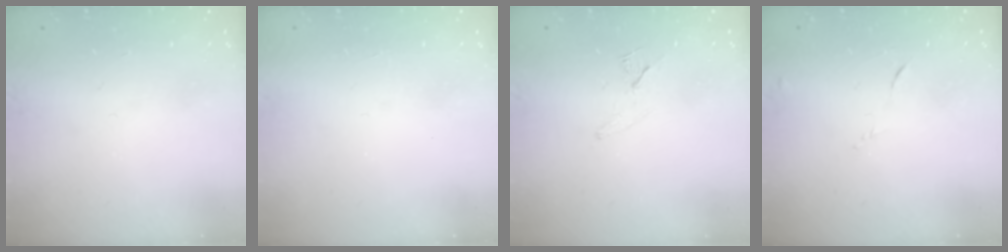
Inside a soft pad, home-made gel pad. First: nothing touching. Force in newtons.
{"total": 1.6, "press": 1.6, "slide": 0.1}
{"total": 6.7, "press": 6.0, "slide": 3.0}
{"total": 5.2, "press": 5.1, "slide": 0.6}